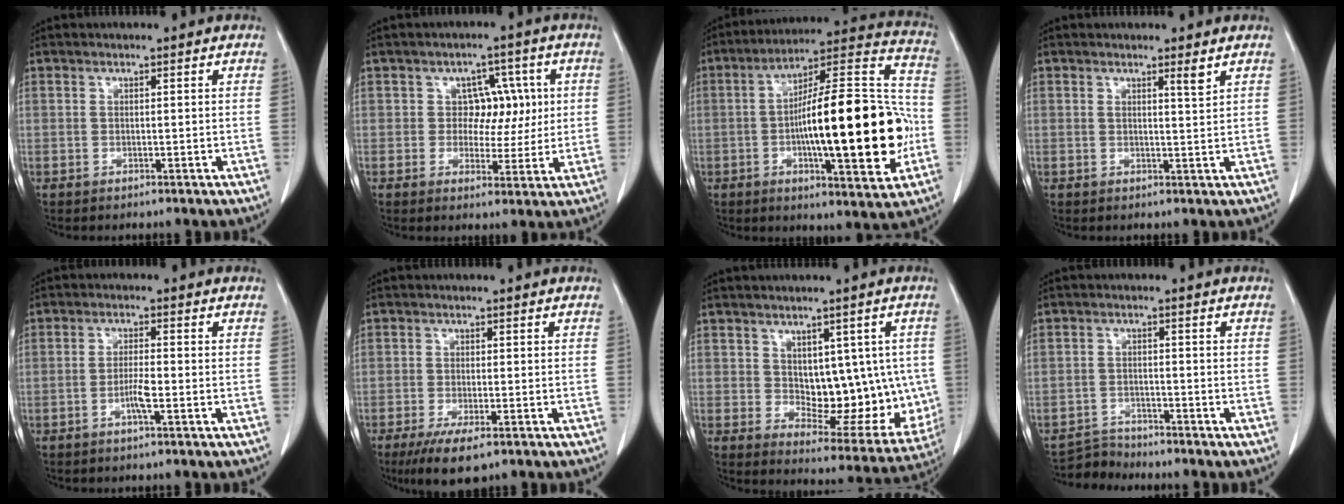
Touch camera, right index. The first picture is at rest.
{"total": 5.6, "force": [0.9, 4.6, 3.0], "torque": [-0.022, 0.015, 0.015]}
{"total": 24.6, "force": [-3.6, 5.0, 23.8], "torque": [-0.340, 0.022, -0.052]}
{"total": 1.8, "force": [1.3, -0.3, 1.3], "torque": [-0.021, -0.009, 0.019]}
{"total": 3.2, "force": [-1.2, 0.2, 3.0], "torque": [-0.058, -0.002, -0.024]}
{"total": 6.1, "force": [-3.8, 1.7, 4.4], "torque": [-0.076, -0.014, -0.060]}
{"total": 13.7, "force": [1.1, 7.3, 11.5], "torque": [-0.139, 0.004, 0.039]}
{"total": 3.5, "force": [-3.3, 0.3, -0.9], "torque": [0.017, -0.009, -0.060]}